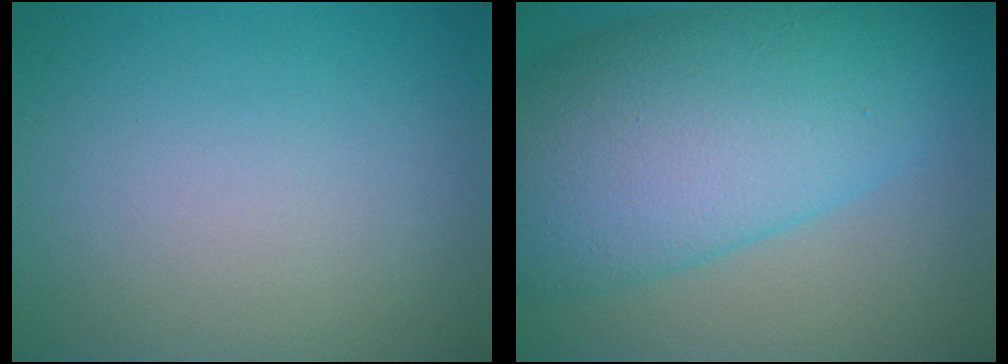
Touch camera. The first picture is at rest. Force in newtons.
{"total": 13.2, "press": 13.2, "slide": 0.4}